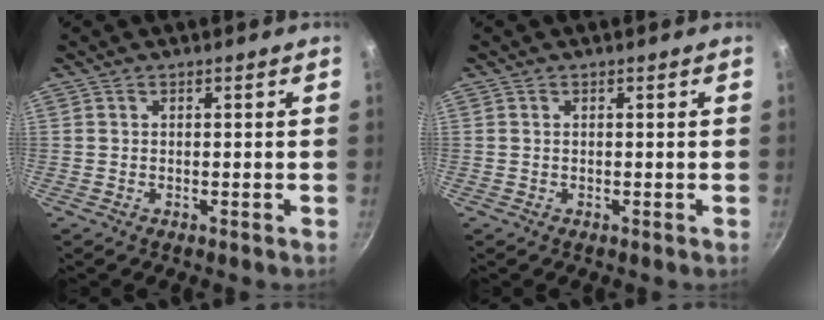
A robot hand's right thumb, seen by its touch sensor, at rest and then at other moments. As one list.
[{"total": 0.0}]